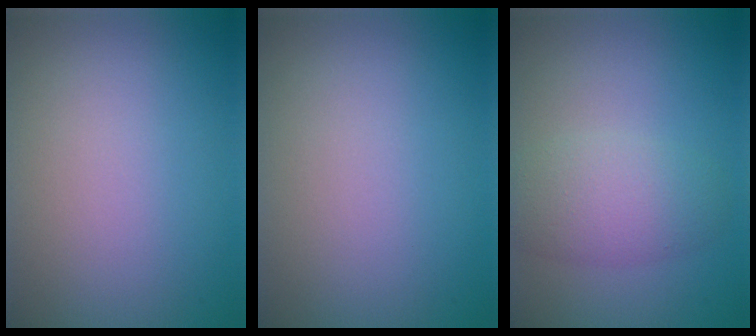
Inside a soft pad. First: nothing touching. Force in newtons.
{"total": 0.0}
{"total": 3.8, "press": 3.8, "slide": 0.1}